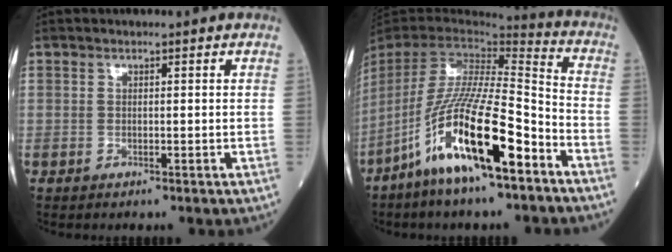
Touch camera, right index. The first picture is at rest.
{"total": 18.5, "force": [-10.5, 2.5, 15.0], "torque": [-0.312, -0.032, -0.196]}